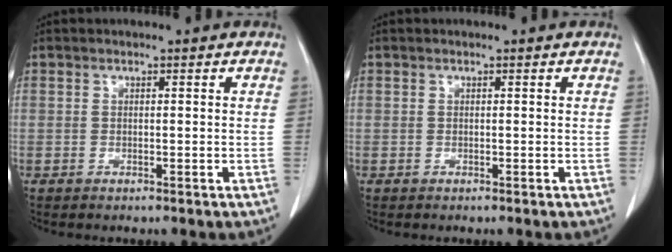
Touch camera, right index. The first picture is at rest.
{"total": 0.0}